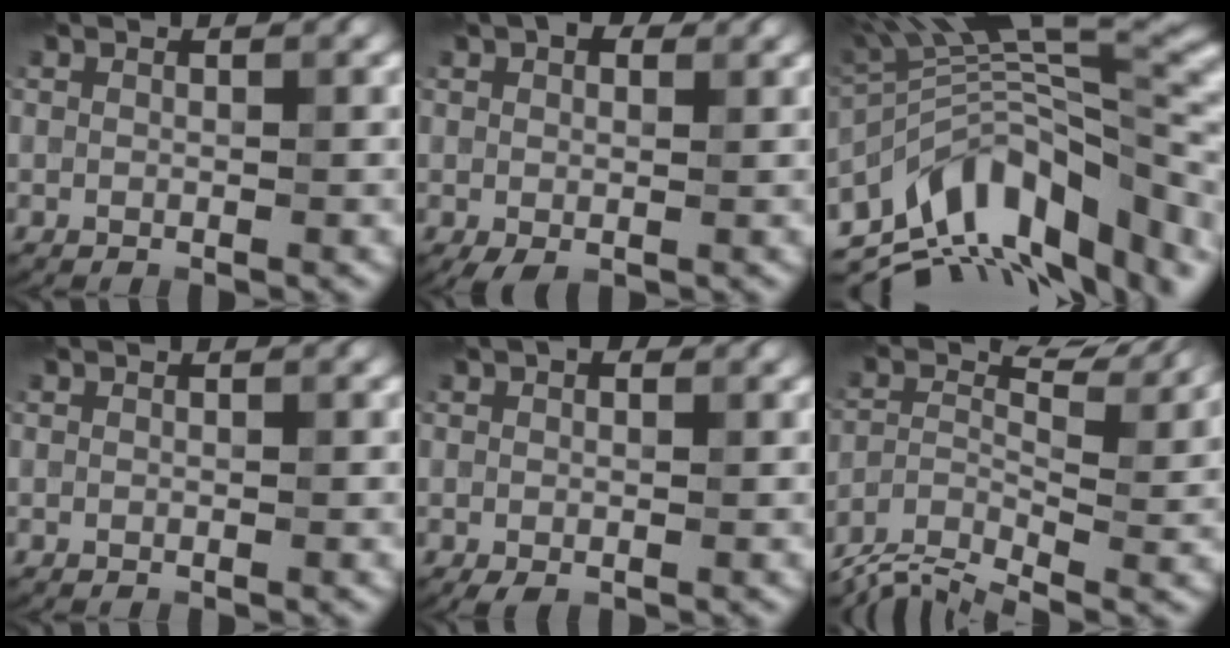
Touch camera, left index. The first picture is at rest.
{"total": 3.3, "force": [0.5, 2.0, 2.5], "torque": [-0.047, 0.009, 0.006]}
{"total": 14.0, "force": [-4.1, 6.1, 11.9], "torque": [-0.184, 0.017, -0.068]}
{"total": 0.0}
{"total": 2.0, "force": [-0.2, 1.2, 1.6], "torque": [-0.025, 0.003, -0.006]}
{"total": 6.0, "force": [-3.2, 2.3, 4.4], "torque": [-0.081, -0.004, -0.077]}